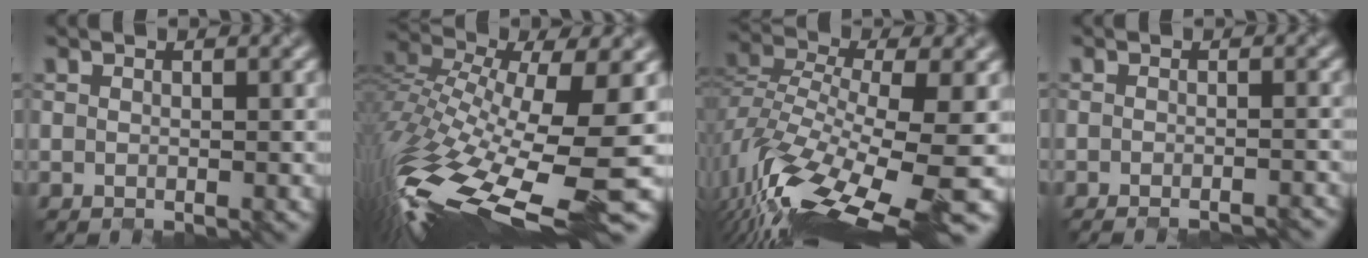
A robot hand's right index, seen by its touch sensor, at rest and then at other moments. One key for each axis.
{"total": 15.5, "fx": -6.4, "fy": 4.9, "fz": 13.2, "tx": -0.288, "ty": -0.008, "tz": -0.118}
{"total": 12.4, "fx": -5.9, "fy": 4.0, "fz": 10.2, "tx": -0.204, "ty": -0.015, "tz": -0.102}
{"total": 2.1, "fx": -1.9, "fy": 0.2, "fz": 0.9, "tx": -0.005, "ty": -0.003, "tz": -0.028}